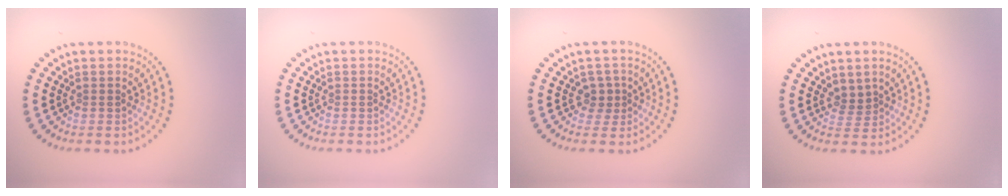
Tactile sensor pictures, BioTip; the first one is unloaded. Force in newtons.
{"total": 0.0}
{"total": 1.5, "press": 1.2, "slide": 0.9}
{"total": 1.3, "press": 1.0, "slide": 0.9}